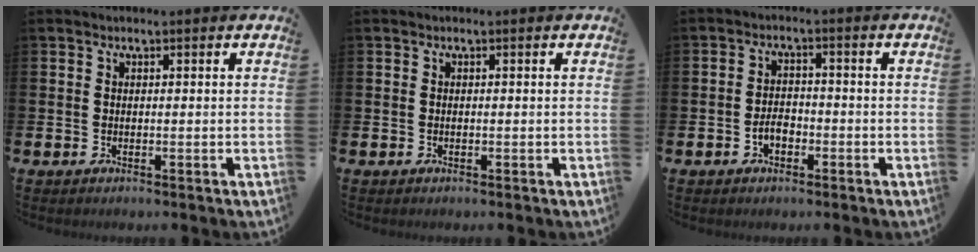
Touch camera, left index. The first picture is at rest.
{"total": 0.0}
{"total": 2.5, "force": [-1.2, 1.5, 1.6], "torque": [-0.022, 0.000, -0.027]}